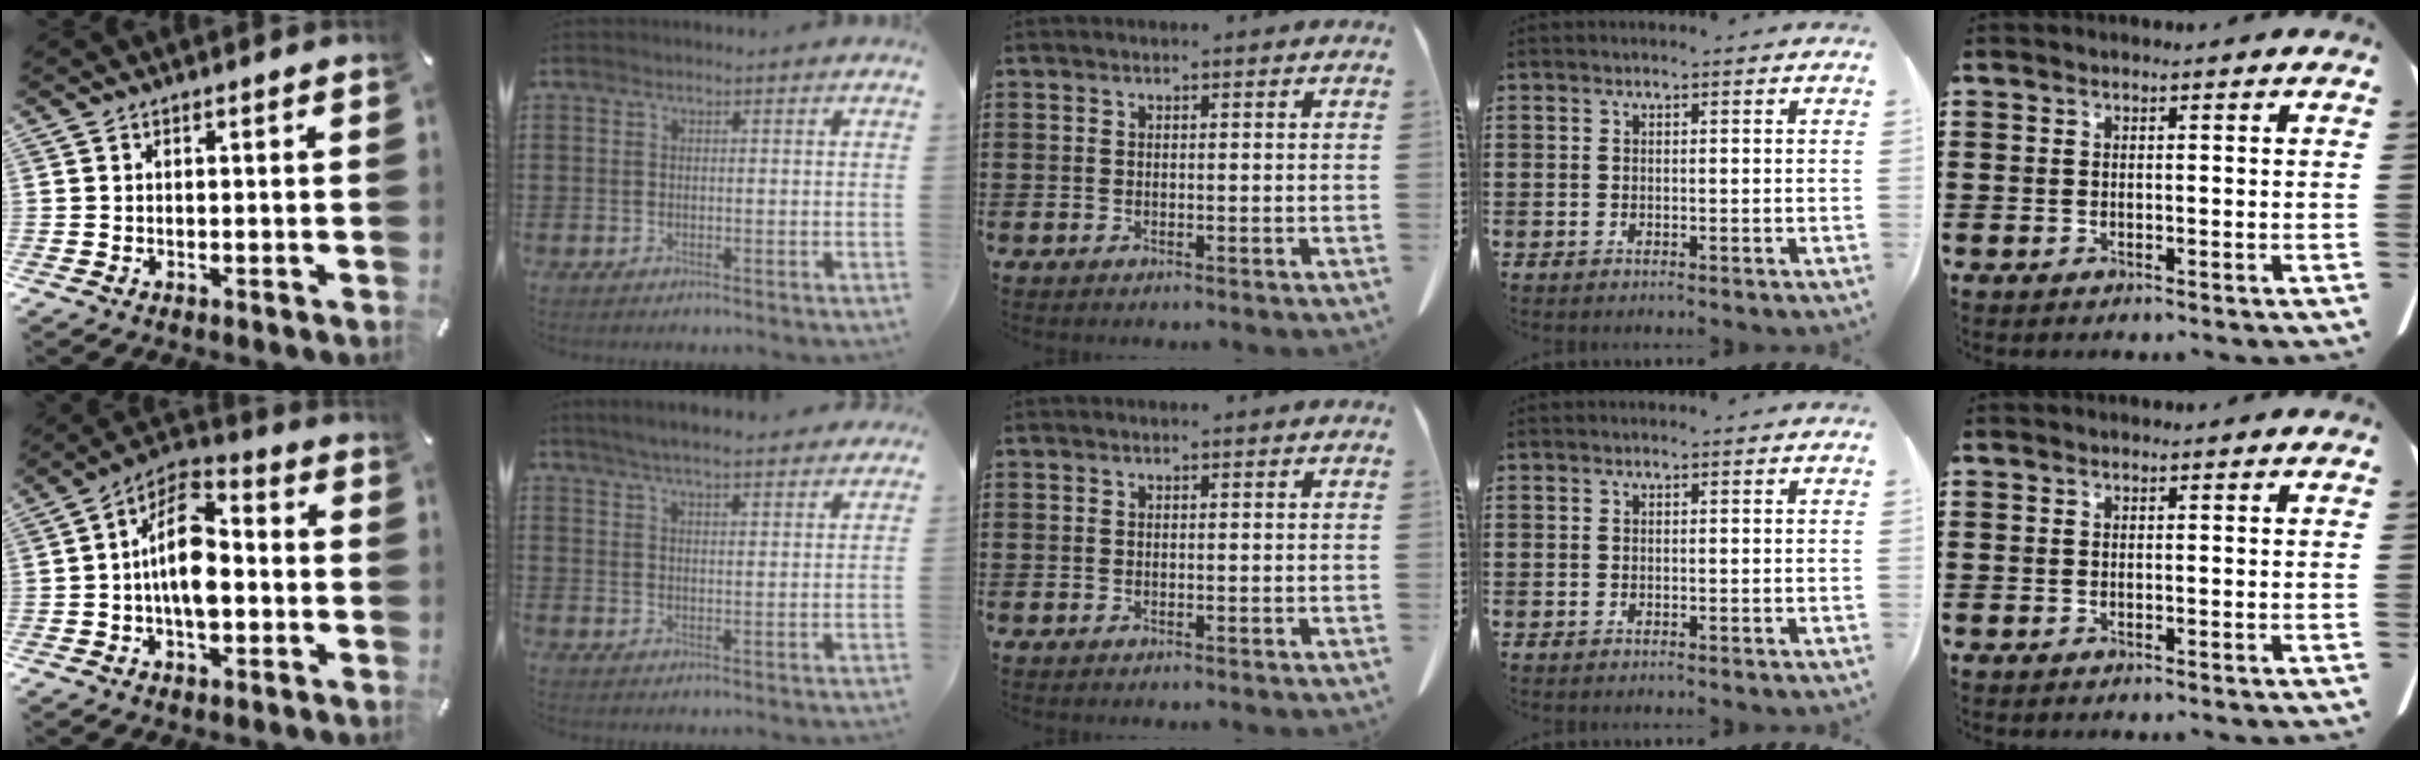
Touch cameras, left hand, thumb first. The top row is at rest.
{"thumb": {"total": 13.2, "force": [-1.7, 7.6, 10.6], "torque": [-0.202, 0.000, -0.031]}, "index": {"total": 4.7, "force": [4.5, 0.1, 1.5], "torque": [-0.042, -0.014, 0.081]}}